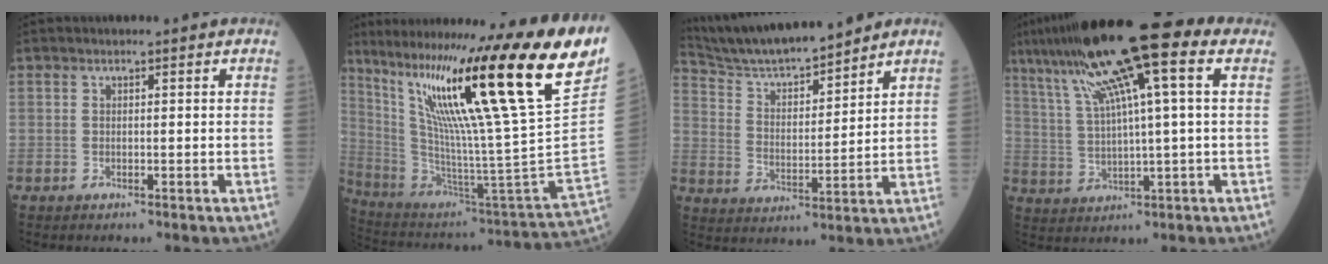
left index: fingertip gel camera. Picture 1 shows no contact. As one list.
[{"total": 33.0, "force": [20.2, -1.5, 26.1], "torque": [-0.398, -0.048, 0.322]}, {"total": 13.6, "force": [12.6, 0.8, 5.0], "torque": [-0.095, 0.010, 0.226]}, {"total": 16.9, "force": [8.5, 1.3, 14.5], "torque": [-0.254, 0.038, 0.141]}]